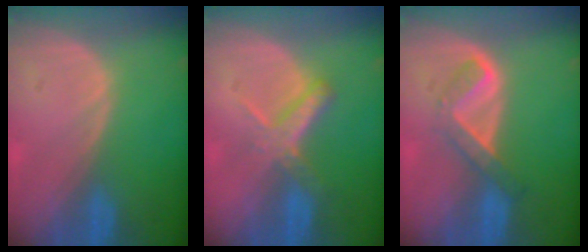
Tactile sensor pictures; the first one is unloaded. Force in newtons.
{"total": 5.5, "press": 4.9, "slide": 2.5}
{"total": 5.3, "press": 4.6, "slide": 2.7}